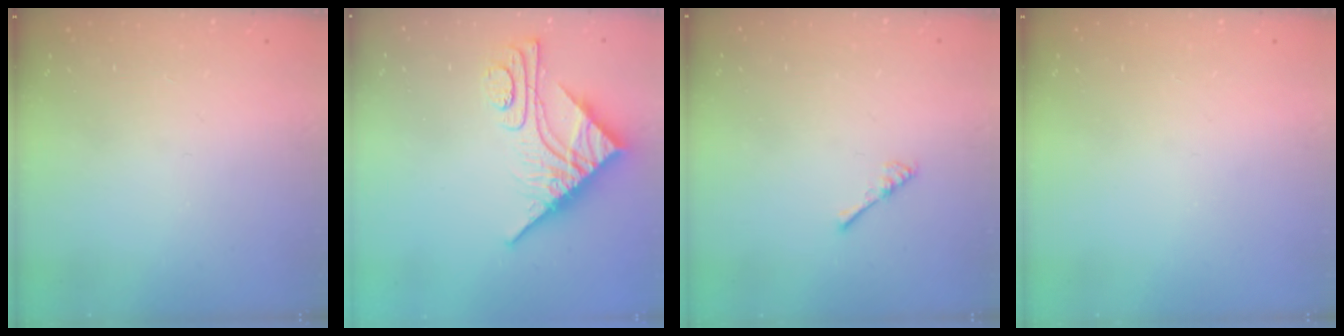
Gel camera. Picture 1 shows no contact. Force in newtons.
{"total": 10.9, "press": 10.8, "slide": 1.0}
{"total": 1.8, "press": 1.7, "slide": 0.4}
{"total": 0.0}